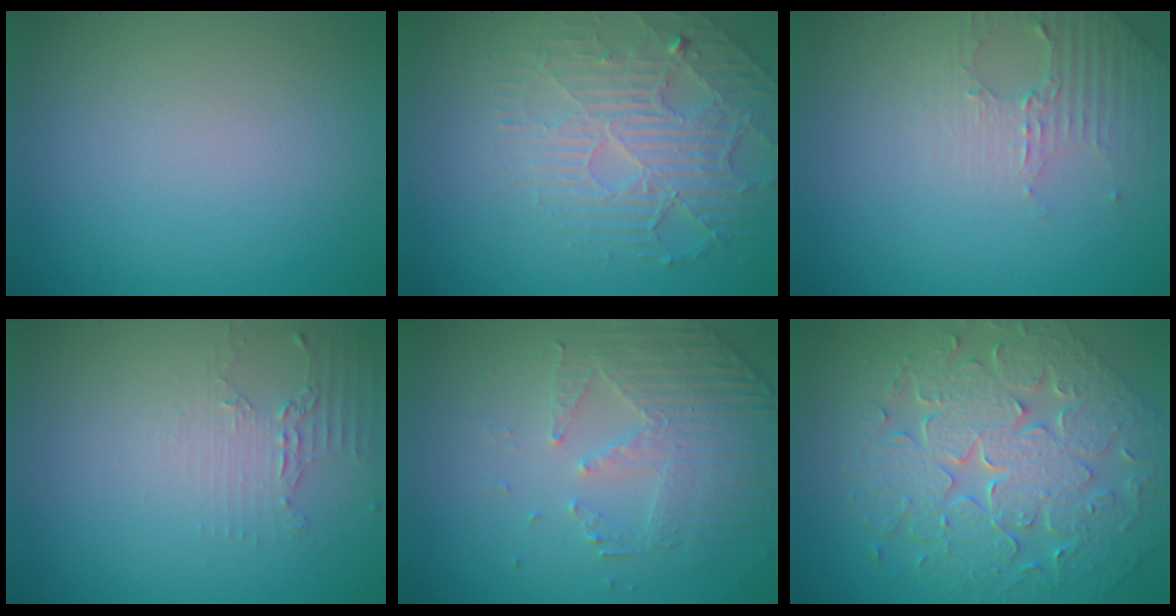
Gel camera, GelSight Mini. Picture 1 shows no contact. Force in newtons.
{"total": 4.2, "press": 3.8, "slide": 1.6}
{"total": 2.6, "press": 2.5, "slide": 0.7}
{"total": 2.2, "press": 1.6, "slide": 1.5}
{"total": 4.8, "press": 3.5, "slide": 3.4}
{"total": 9.3, "press": 6.8, "slide": 6.2}